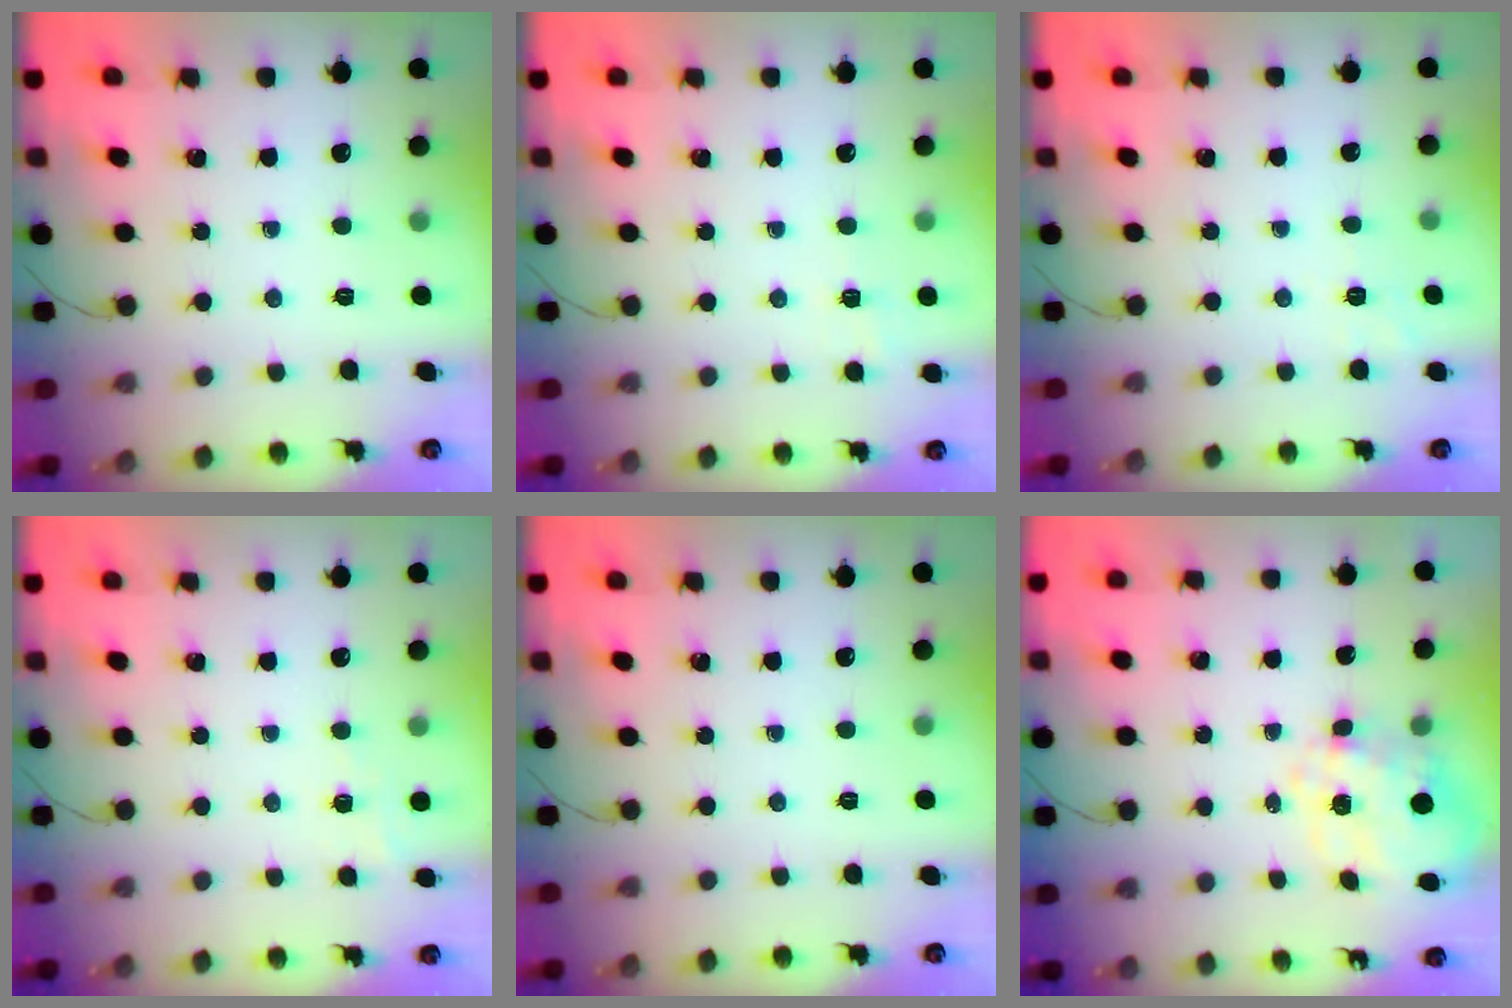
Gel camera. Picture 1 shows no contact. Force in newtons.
{"total": 1.5, "press": 0.2, "slide": 1.5}
{"total": 2.3, "press": 1.5, "slide": 1.8}
{"total": 4.3, "press": 4.2, "slide": 0.9}
{"total": 0.0}
{"total": 10.1, "press": 9.9, "slide": 1.7}